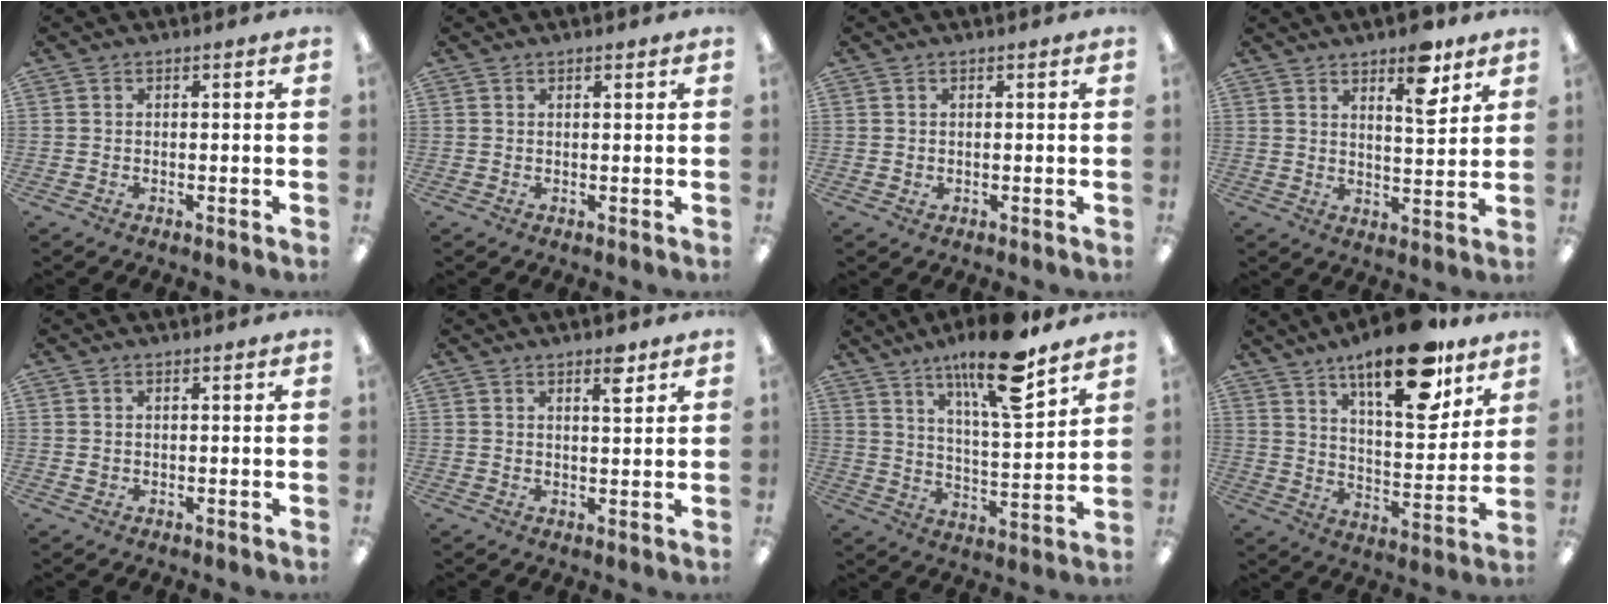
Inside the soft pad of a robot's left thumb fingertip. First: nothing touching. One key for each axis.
{"total": 0.7, "fx": 0.6, "fy": 0.1, "fz": 0.3, "tx": -0.007, "ty": 0.000, "tz": 0.012}
{"total": 0.7, "fx": 0.3, "fy": 0.6, "fz": 0.1, "tx": 0.006, "ty": 0.001, "tz": 0.003}
{"total": 10.2, "fx": 6.9, "fy": 3.8, "fz": 6.6, "tx": -0.074, "ty": -0.042, "tz": 0.110}
{"total": 0.7, "fx": 0.4, "fy": 0.5, "fz": 0.3, "tx": -0.007, "ty": 0.002, "tz": 0.007}
{"total": 4.5, "fx": 3.1, "fy": 1.2, "fz": 3.0, "tx": -0.036, "ty": -0.013, "tz": 0.047}
{"total": 17.1, "fx": 12.1, "fy": 4.0, "fz": 11.4, "tx": -0.192, "ty": -0.064, "tz": 0.195}
{"total": 20.7, "fx": 14.5, "fy": 6.9, "fz": 13.0, "tx": -0.195, "ty": -0.085, "tz": 0.237}